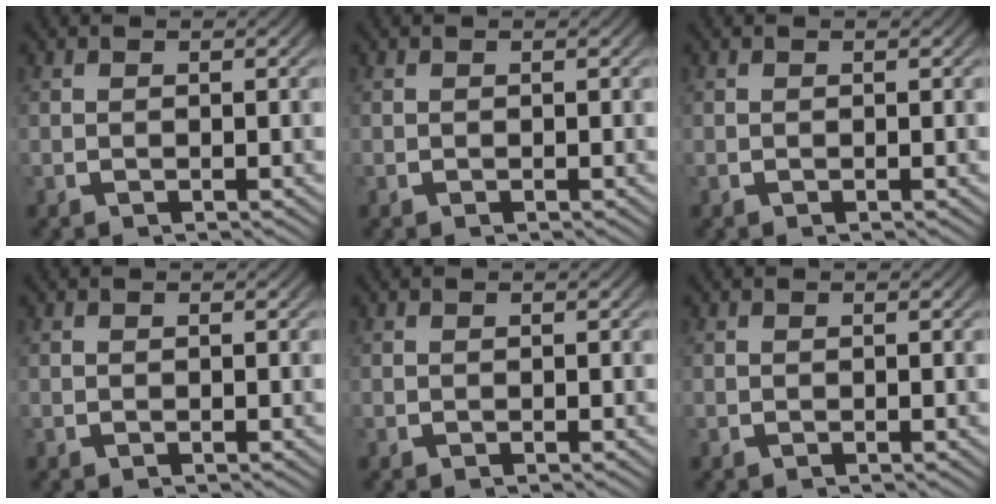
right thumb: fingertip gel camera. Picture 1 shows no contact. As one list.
[{"total": 0.0}, {"total": 0.0}, {"total": 0.0}, {"total": 0.0}, {"total": 0.0}]